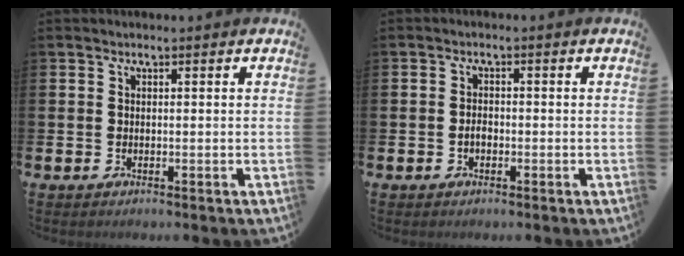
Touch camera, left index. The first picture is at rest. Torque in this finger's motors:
{"motor_torque": [0.16, -0.12, 0.01, 0.03]}